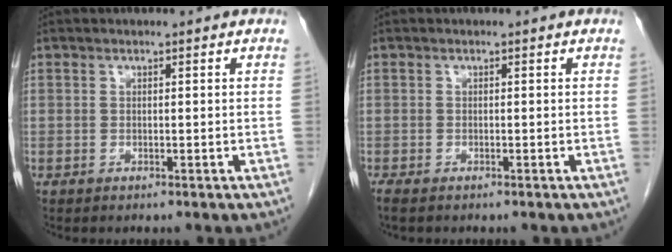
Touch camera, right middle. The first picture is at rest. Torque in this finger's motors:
{"motor_torque": [0.24, -0.16, 0.06, 0.03]}